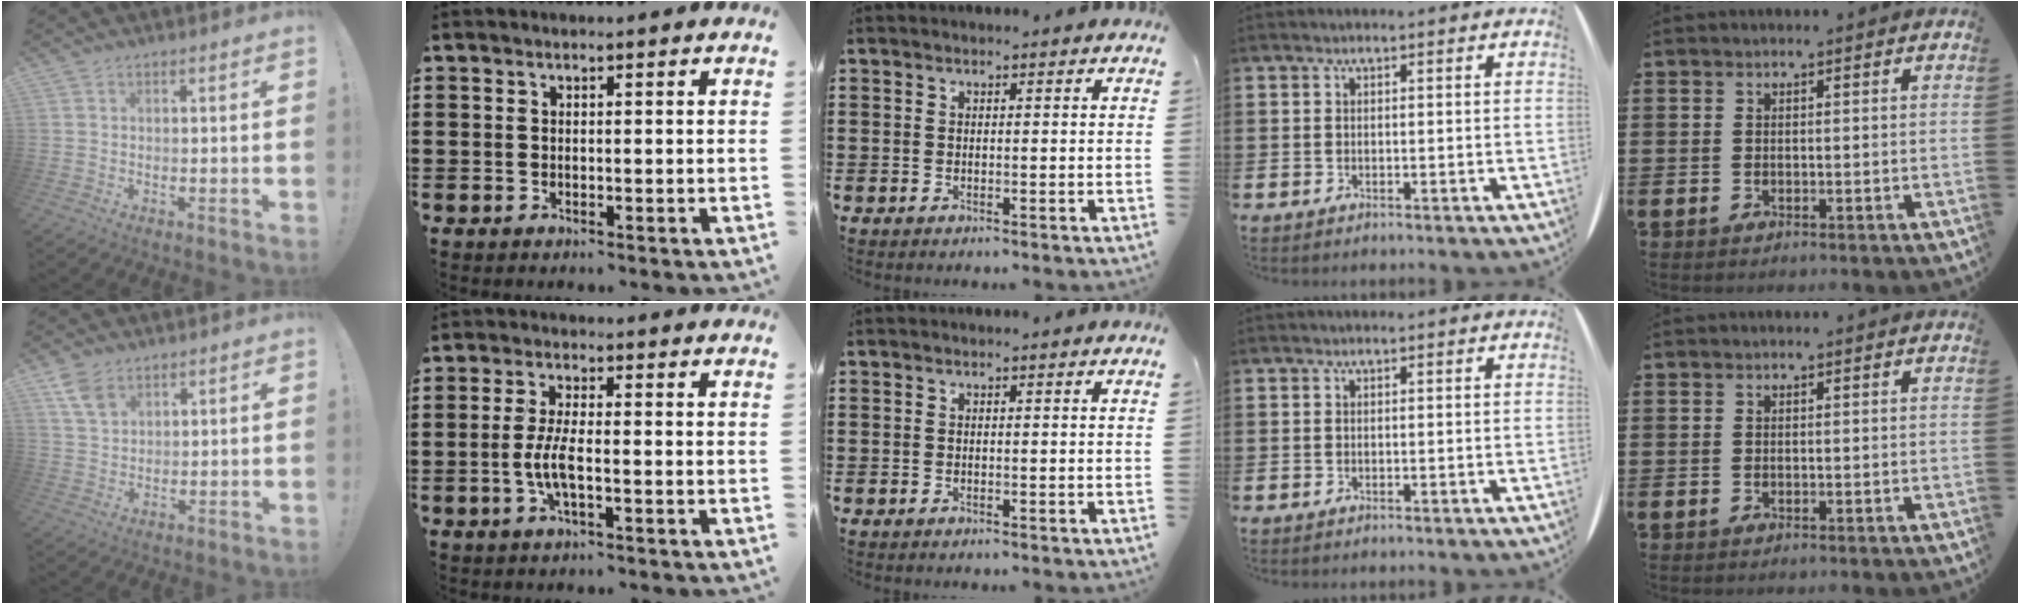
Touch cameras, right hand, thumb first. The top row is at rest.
{"thumb": {"total": 6.3, "force": [3.9, 3.6, 3.4], "torque": [-0.066, -0.014, 0.078]}, "index": {"total": 4.8, "force": [-1.3, 1.1, 4.5], "torque": [-0.101, -0.006, -0.029]}}